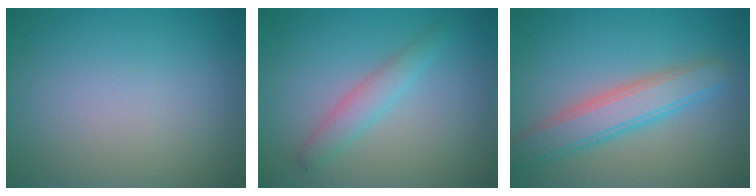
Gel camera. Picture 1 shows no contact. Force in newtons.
{"total": 2.3, "press": 2.3, "slide": 0.1}
{"total": 4.4, "press": 4.4, "slide": 0.2}